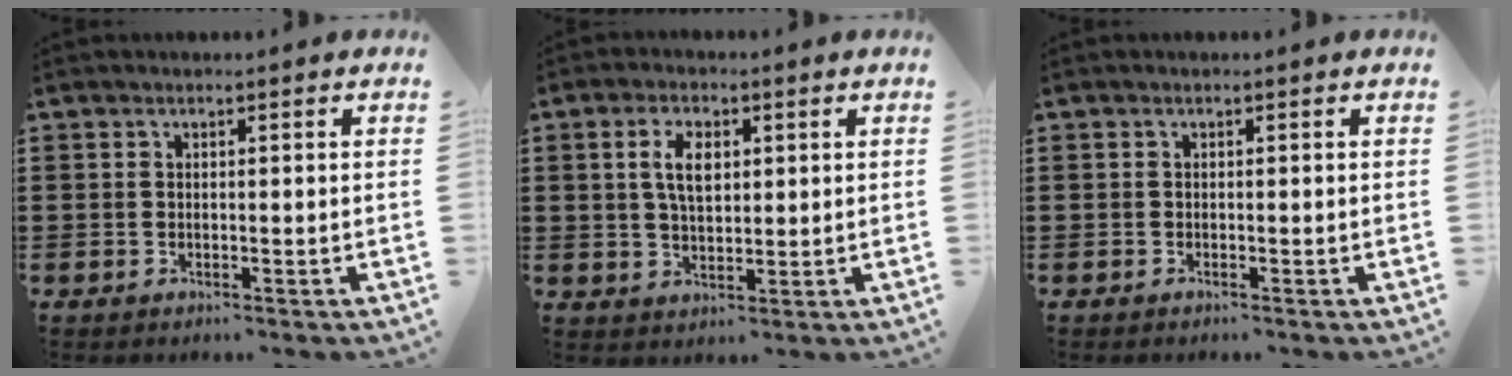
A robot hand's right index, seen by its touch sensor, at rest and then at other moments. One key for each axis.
{"total": 5.1, "fx": 1.2, "fy": 2.6, "fz": 4.2, "tx": -0.083, "ty": 0.007, "tz": 0.017}
{"total": 0.0}